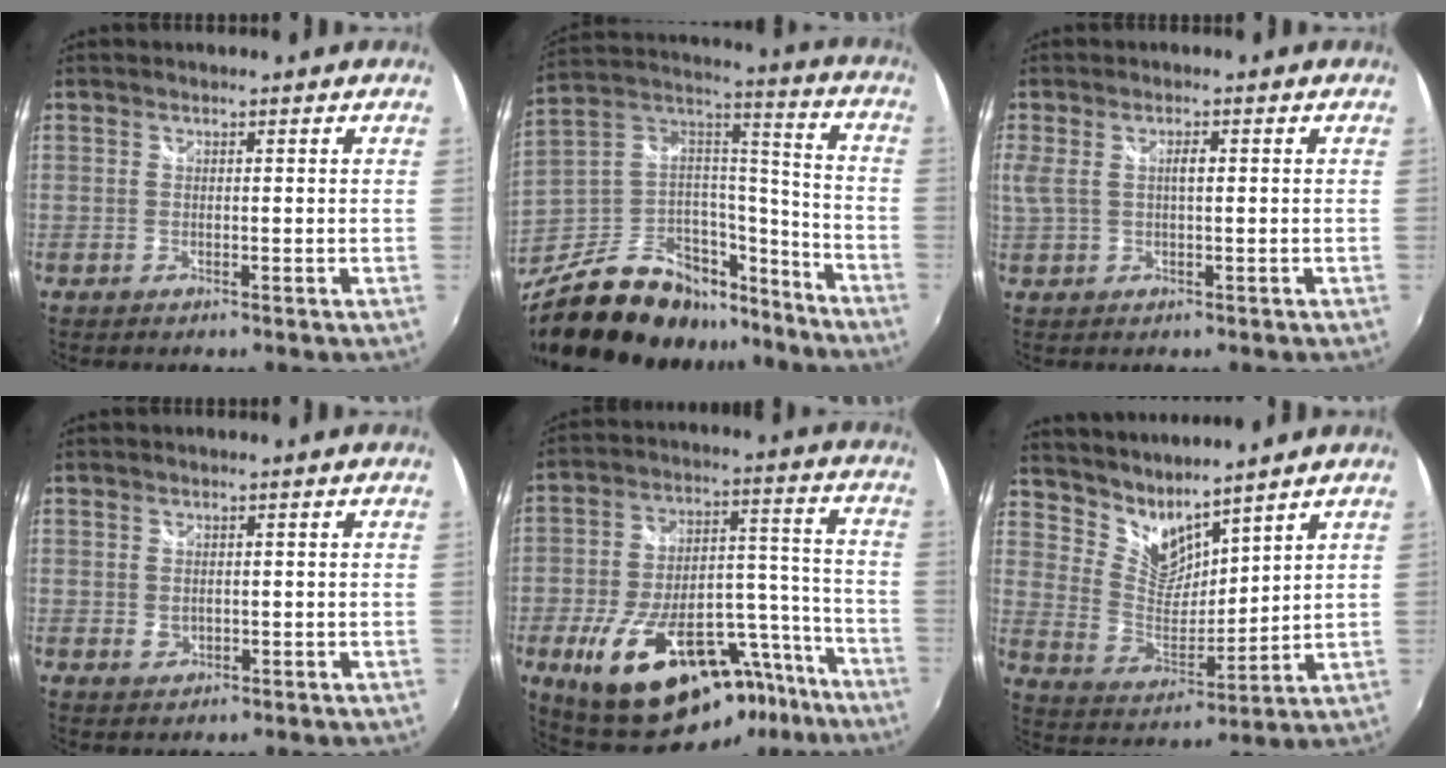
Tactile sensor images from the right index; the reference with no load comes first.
{"total": 29.3, "force": [-20.4, 14.9, 14.9], "torque": [-0.300, 0.039, -0.305]}
{"total": 4.6, "force": [0.7, 1.6, 4.3], "torque": [-0.083, 0.001, 0.019]}
{"total": 1.4, "force": [-0.1, 1.1, 0.9], "torque": [-0.015, 0.002, 0.001]}
{"total": 26.7, "force": [-17.1, 12.3, 16.5], "torque": [-0.281, 0.030, -0.230]}
{"total": 9.2, "force": [8.2, 3.0, 2.9], "torque": [-0.058, -0.012, 0.166]}